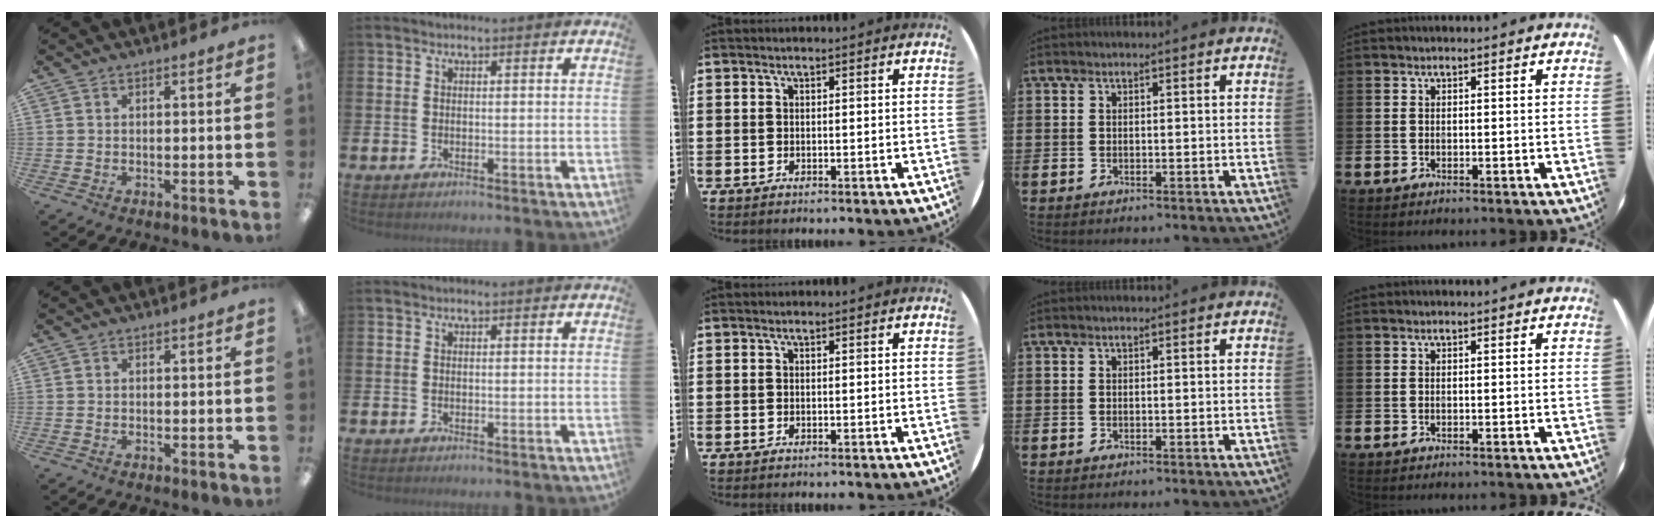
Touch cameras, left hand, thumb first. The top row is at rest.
{}